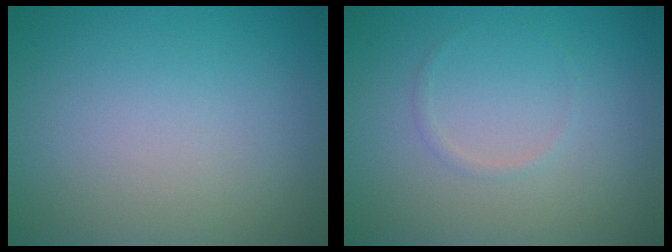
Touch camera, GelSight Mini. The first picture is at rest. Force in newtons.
{"total": 0.6, "press": 0.6, "slide": 0.0}